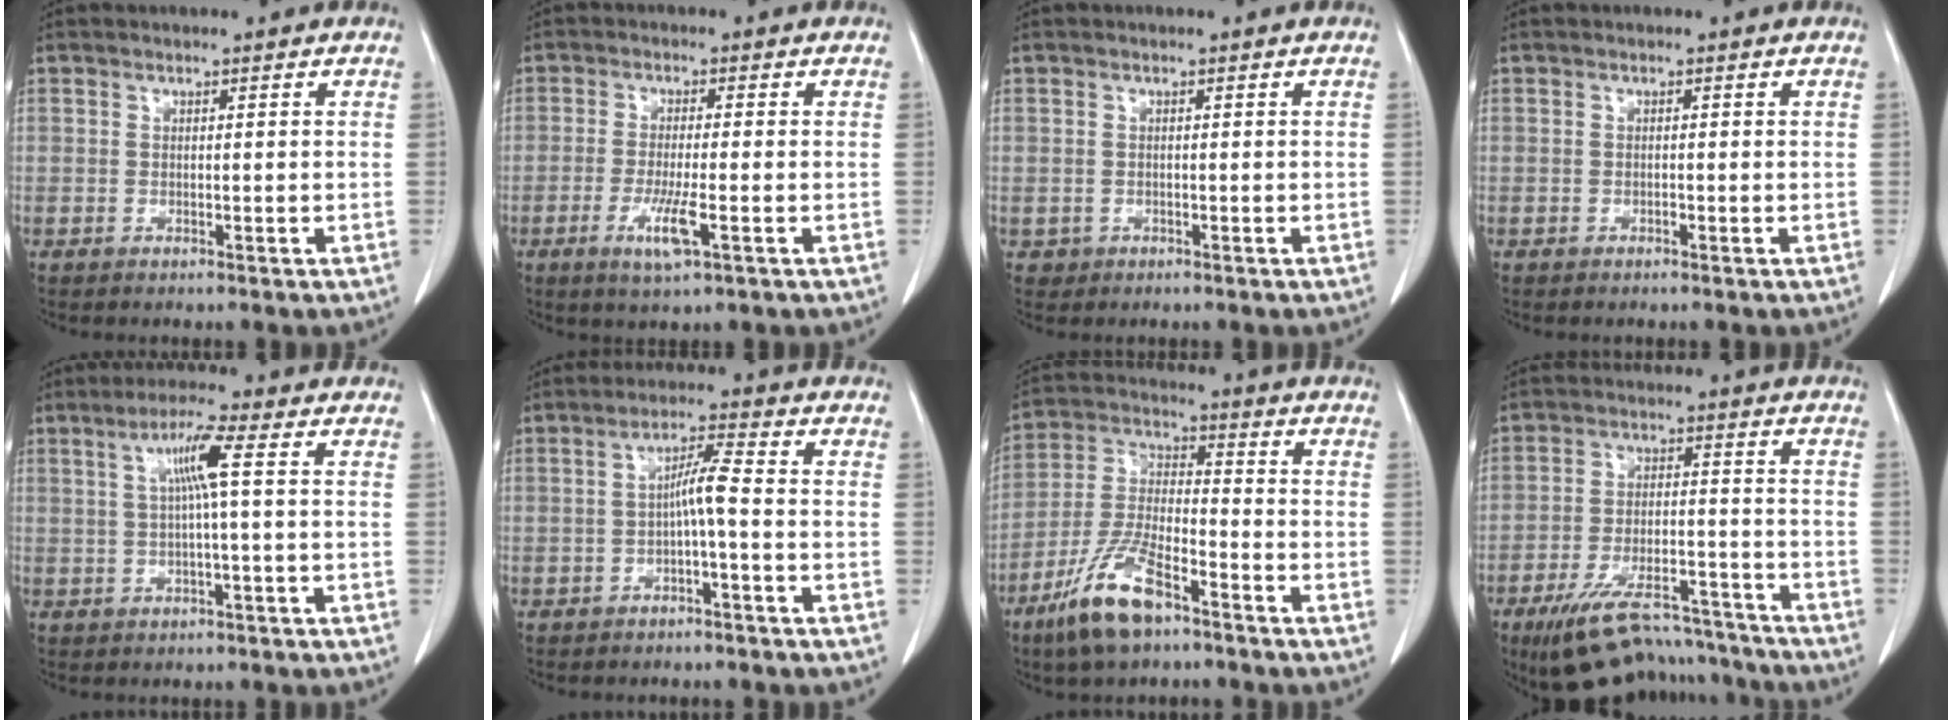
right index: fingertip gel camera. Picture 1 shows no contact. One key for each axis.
{"total": 5.4, "fx": -2.1, "fy": 0.4, "fz": 5.0, "tx": -0.097, "ty": -0.012, "tz": -0.037}
{"total": 1.2, "fx": -0.4, "fy": 1.1, "fz": 0.0, "tx": 0.001, "ty": 0.007, "tz": -0.002}
{"total": 0.0}
{"total": 5.3, "fx": 1.0, "fy": -0.7, "fz": 5.2, "tx": -0.095, "ty": 0.011, "tz": 0.021}
{"total": 4.2, "fx": -0.9, "fy": -0.1, "fz": 4.1, "tx": -0.072, "ty": 0.013, "tz": -0.013}
{"total": 11.5, "fx": -7.5, "fy": 3.1, "fz": 8.2, "tx": -0.177, "ty": -0.013, "tz": -0.144}
{"total": 16.3, "fx": -14.4, "fy": 4.6, "fz": 6.0, "tx": -0.104, "ty": 0.017, "tz": -0.215}